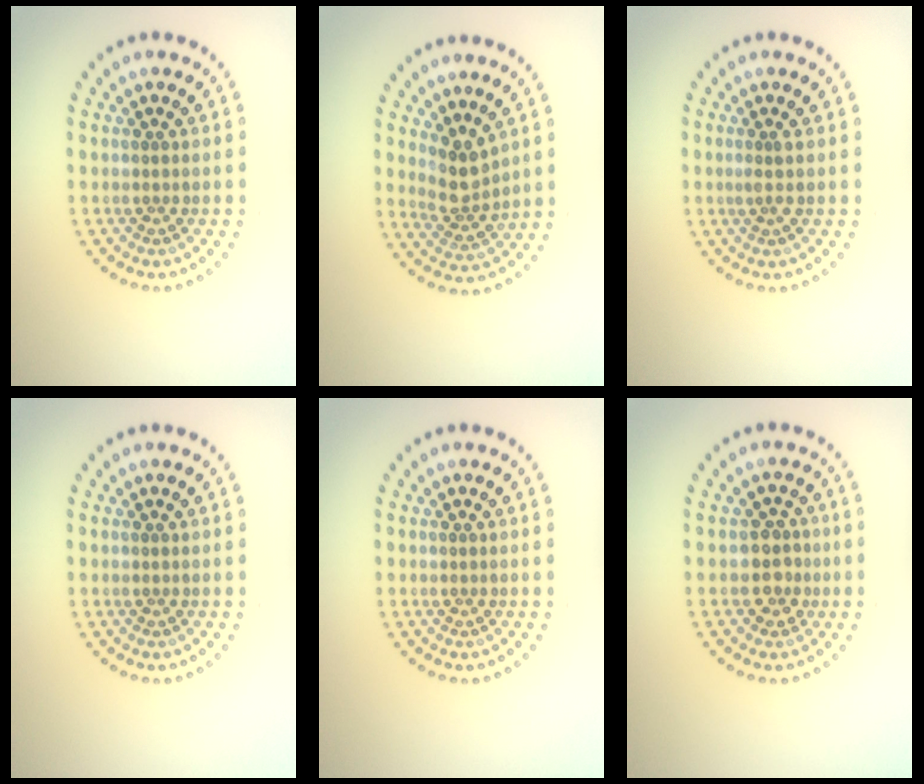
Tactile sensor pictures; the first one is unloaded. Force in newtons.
{"total": 2.7, "press": 2.1, "slide": 1.6}
{"total": 0.7, "press": 0.4, "slide": 0.6}
{"total": 0.0}
{"total": 0.0}
{"total": 2.2, "press": 1.9, "slide": 1.1}